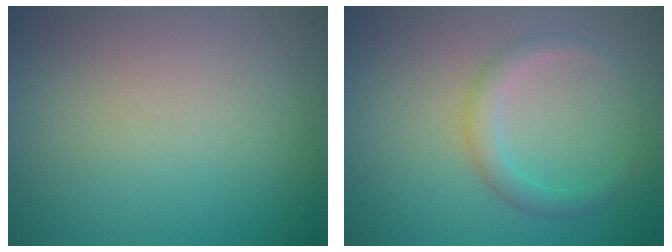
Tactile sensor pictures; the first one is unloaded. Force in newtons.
{"total": 2.0, "press": 2.0, "slide": 0.1}